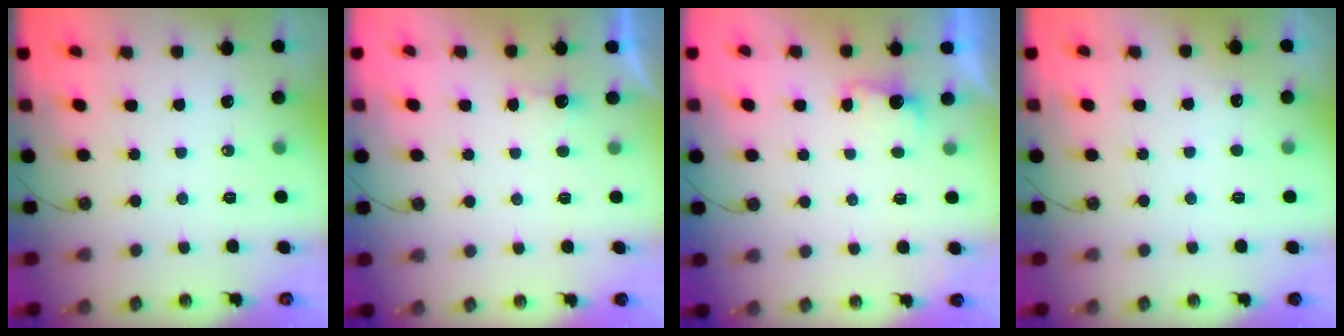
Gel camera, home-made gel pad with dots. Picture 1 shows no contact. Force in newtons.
{"total": 1.3, "press": 1.0, "slide": 0.8}
{"total": 2.7, "press": 2.5, "slide": 0.9}
{"total": 3.7, "press": 3.5, "slide": 1.1}